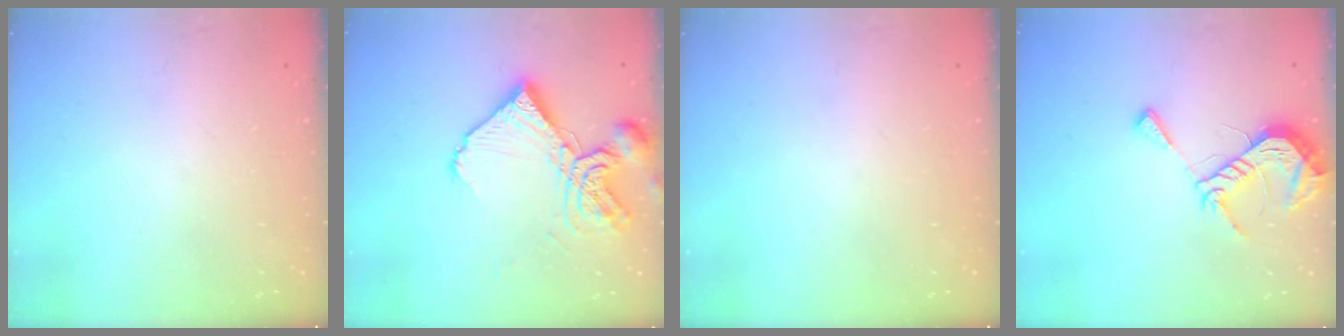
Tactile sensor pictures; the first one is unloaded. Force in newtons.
{"total": 14.0, "press": 13.9, "slide": 1.7}
{"total": 0.0}
{"total": 12.2, "press": 12.1, "slide": 1.0}